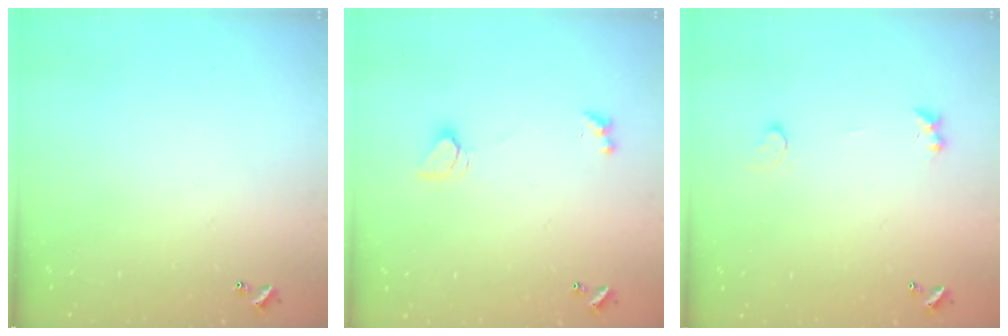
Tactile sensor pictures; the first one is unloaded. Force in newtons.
{"total": 1.7, "press": 1.7, "slide": 0.4}
{"total": 1.4, "press": 1.1, "slide": 0.9}